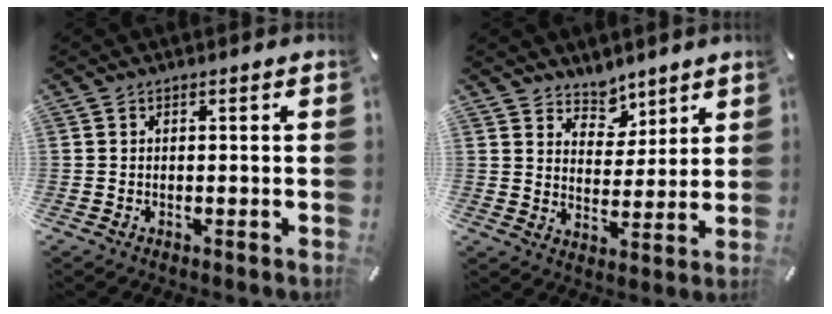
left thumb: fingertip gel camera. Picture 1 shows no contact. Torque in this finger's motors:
{"motor_torque": [0.68, -0.99, 0.10, 0.20, -0.04]}